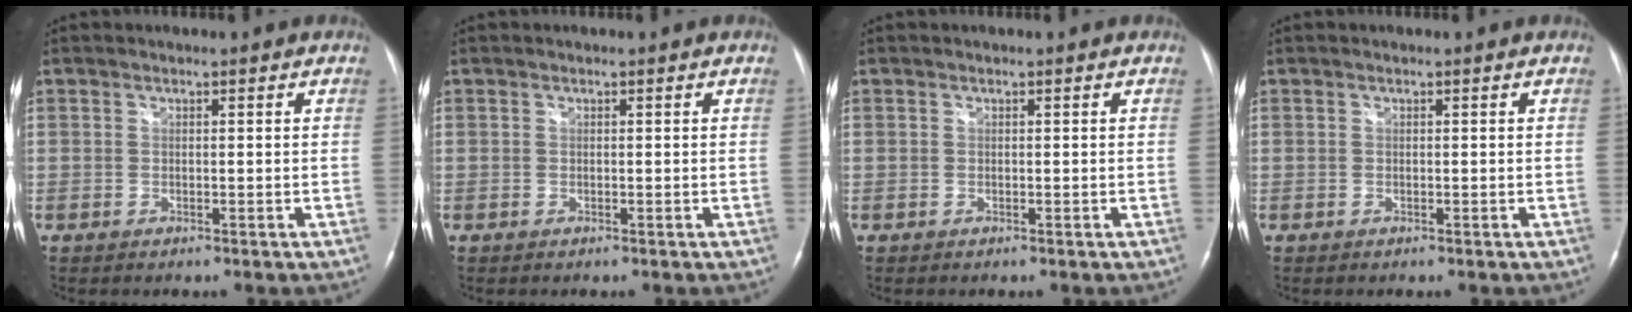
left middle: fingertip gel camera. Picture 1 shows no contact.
{"total": 0.0}
{"total": 0.0}
{"total": 0.0}